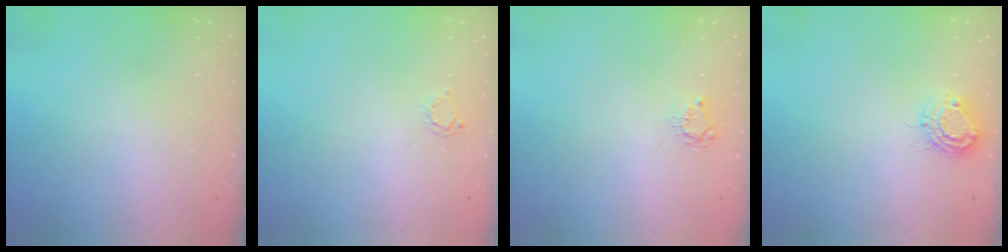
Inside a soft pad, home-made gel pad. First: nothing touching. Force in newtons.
{"total": 2.0, "press": 2.0, "slide": 0.3}
{"total": 4.2, "press": 4.2, "slide": 0.5}
{"total": 9.3, "press": 9.3, "slide": 0.7}